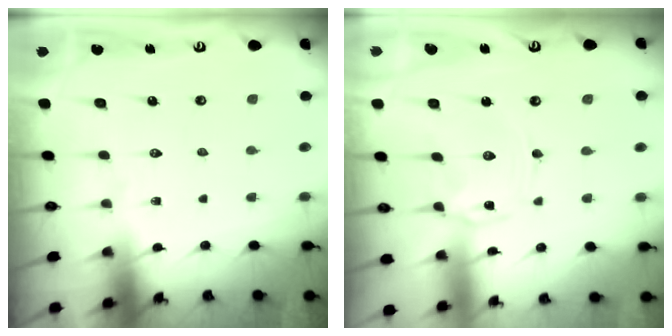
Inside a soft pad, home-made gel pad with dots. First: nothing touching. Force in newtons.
{"total": 1.0, "press": 1.0, "slide": 0.2}